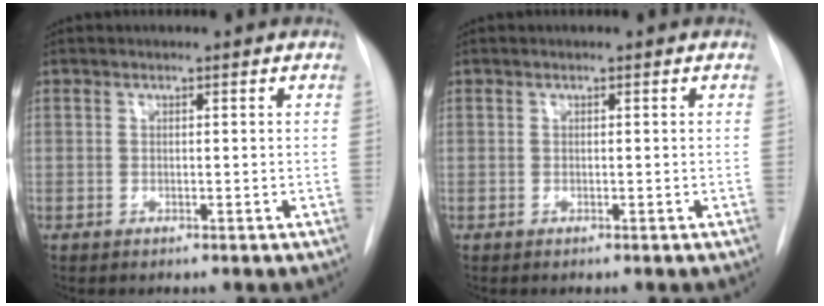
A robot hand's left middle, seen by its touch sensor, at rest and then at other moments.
{"total": 0.0}